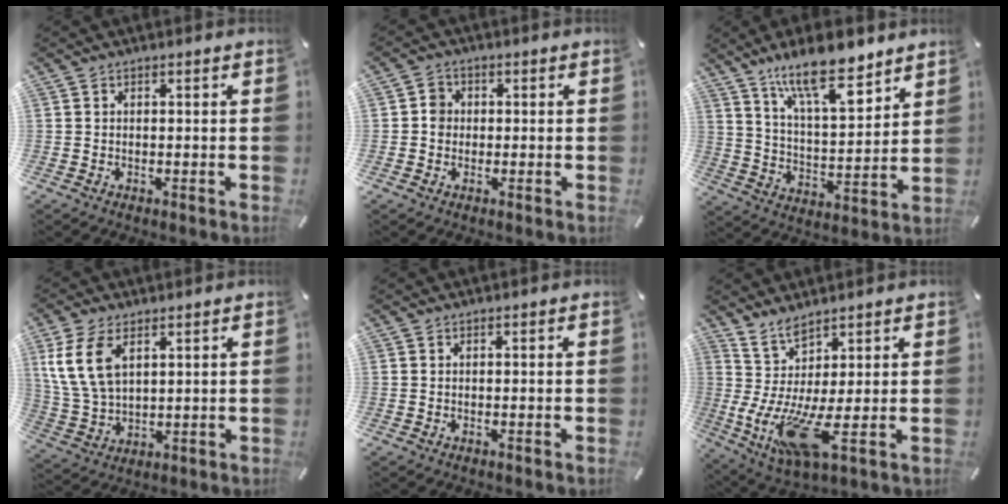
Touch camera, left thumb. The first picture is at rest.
{"total": 3.2, "force": [-0.3, 2.9, 1.3], "torque": [-0.016, 0.003, -0.008]}
{"total": 15.7, "force": [12.1, 5.5, 8.2], "torque": [-0.141, -0.073, 0.213]}
{"total": 10.5, "force": [4.8, 6.4, 6.9], "torque": [-0.178, -0.010, 0.087]}
{"total": 0.0}
{"total": 10.9, "force": [1.0, 1.7, 10.7], "torque": [-0.234, -0.048, 0.015]}